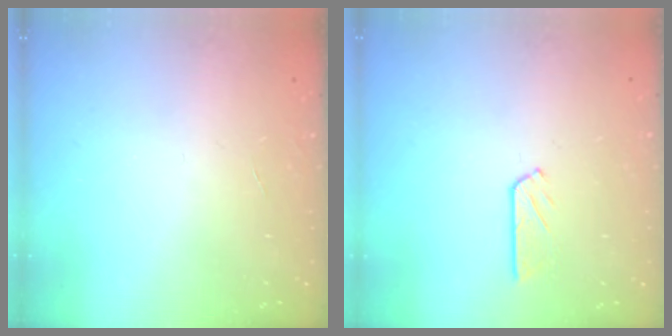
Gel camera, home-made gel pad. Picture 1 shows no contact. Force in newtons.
{"total": 3.9, "press": 3.9, "slide": 0.4}